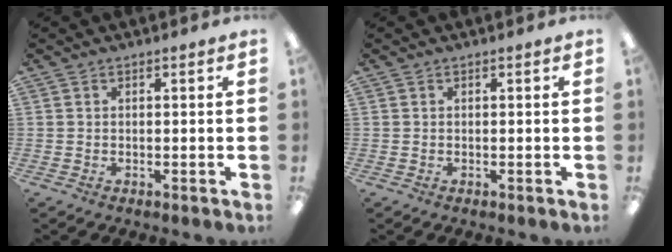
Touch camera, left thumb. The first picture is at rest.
{"total": 0.0}